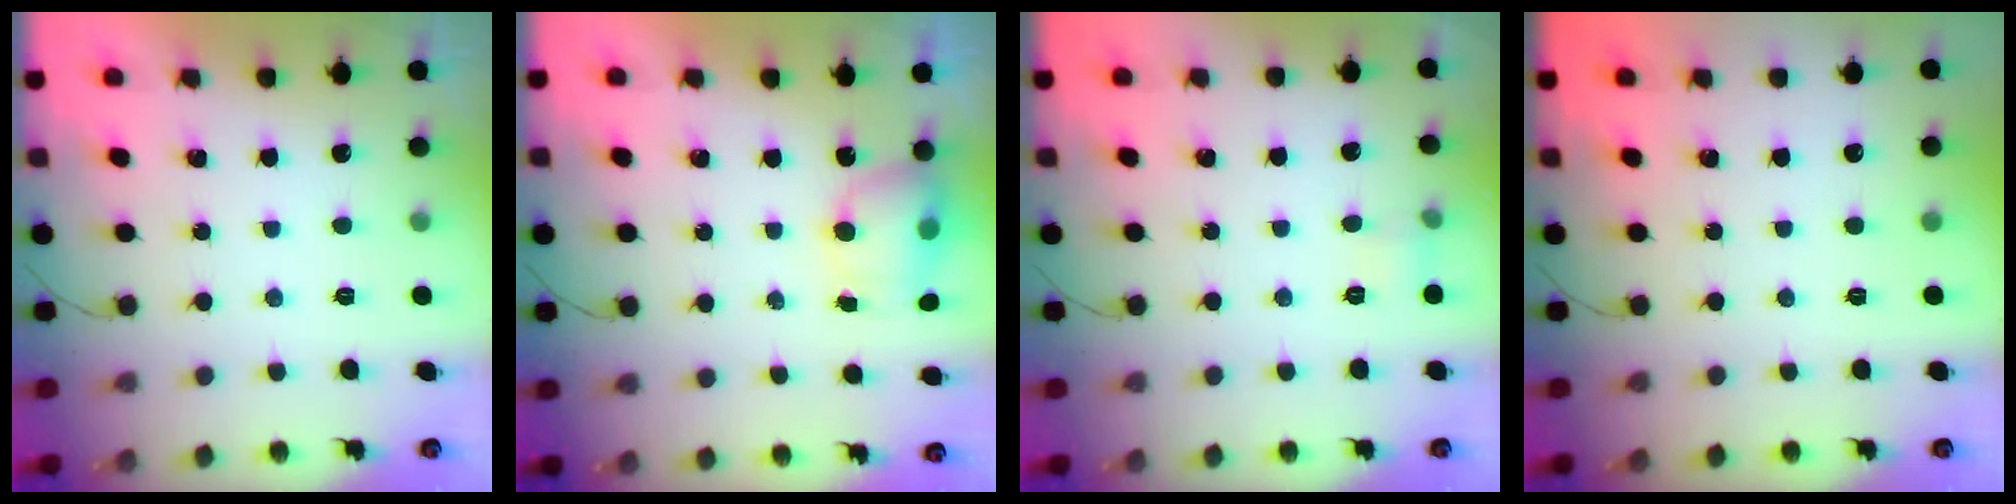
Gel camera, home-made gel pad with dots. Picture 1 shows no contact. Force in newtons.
{"total": 6.3, "press": 6.2, "slide": 0.7}
{"total": 4.4, "press": 4.2, "slide": 1.3}
{"total": 0.0}